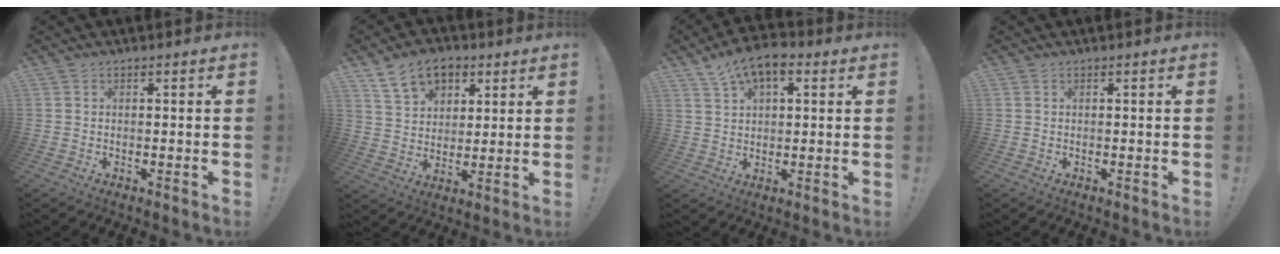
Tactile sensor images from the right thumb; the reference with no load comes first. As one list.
[{"total": 12.3, "force": [6.8, 8.5, 5.7], "torque": [-0.080, -0.028, 0.129]}, {"total": 9.1, "force": [5.0, 4.7, 6.0], "torque": [-0.092, -0.015, 0.092]}, {"total": 0.0}]